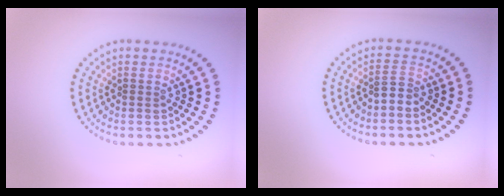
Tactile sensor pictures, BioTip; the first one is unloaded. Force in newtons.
{"total": 1.6, "press": 1.2, "slide": 1.1}